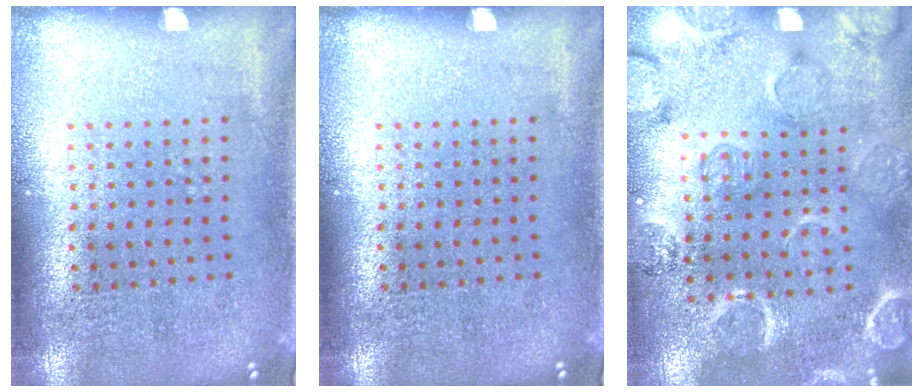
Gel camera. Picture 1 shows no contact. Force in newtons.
{"total": 0.0}
{"total": 2.4, "press": 2.2, "slide": 0.9}